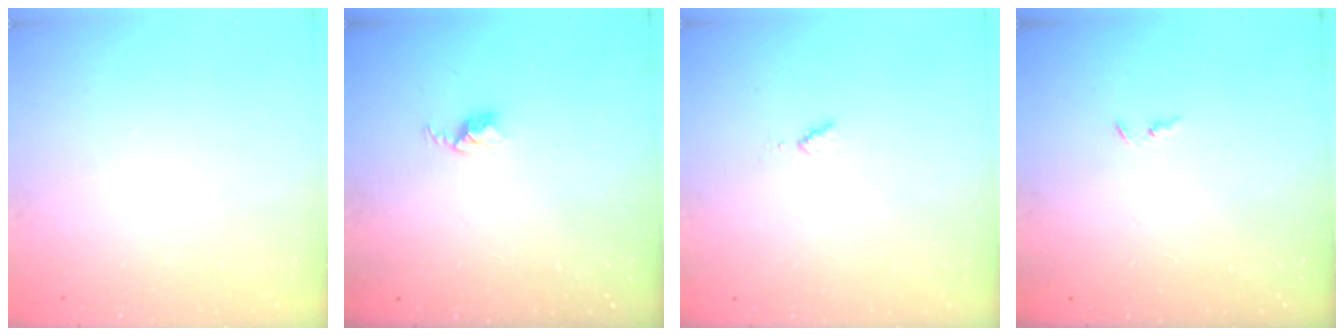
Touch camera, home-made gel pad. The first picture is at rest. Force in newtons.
{"total": 2.5, "press": 2.5, "slide": 0.4}
{"total": 2.8, "press": 2.8, "slide": 0.4}
{"total": 1.3, "press": 1.2, "slide": 0.3}